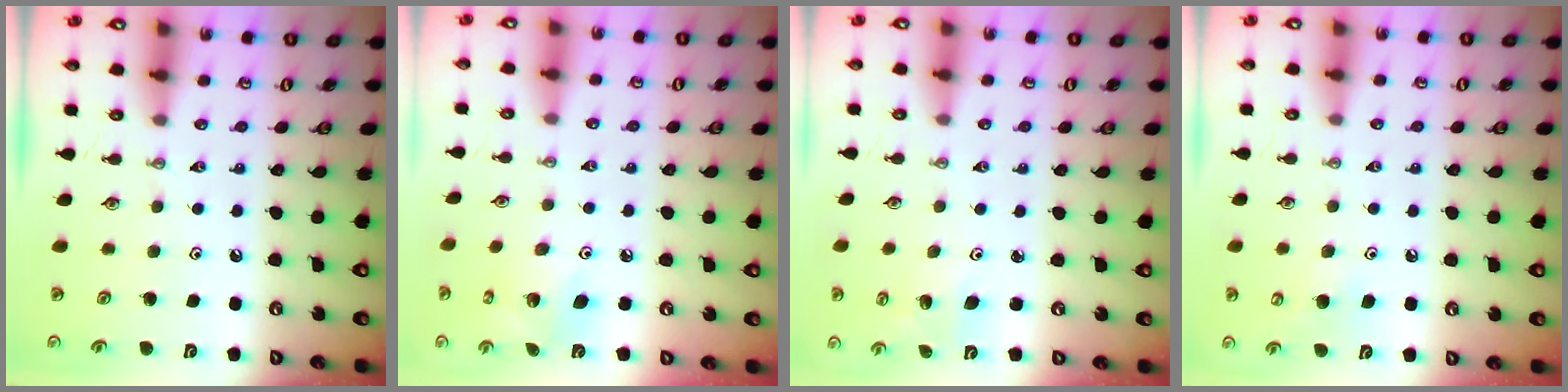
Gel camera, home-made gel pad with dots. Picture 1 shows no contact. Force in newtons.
{"total": 6.6, "press": 6.6, "slide": 0.3}
{"total": 2.8, "press": 2.5, "slide": 1.3}
{"total": 6.9, "press": 6.8, "slide": 0.6}